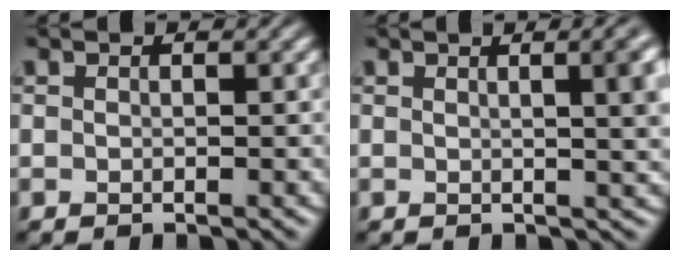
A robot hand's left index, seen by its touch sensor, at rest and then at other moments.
{"total": 7.6, "force": [1.9, 3.3, 6.6], "torque": [-0.020, 0.031, 0.014]}